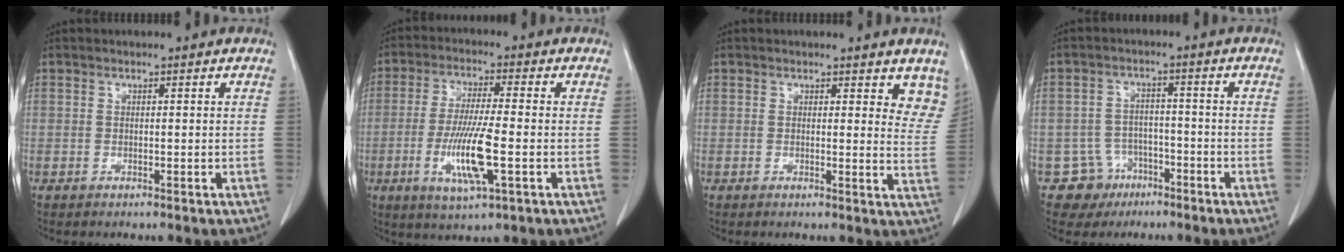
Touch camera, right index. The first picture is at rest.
{"total": 10.1, "force": [-2.7, 0.9, 9.7], "torque": [-0.190, -0.015, -0.050]}
{"total": 6.2, "force": [5.2, 2.2, 2.6], "torque": [-0.009, -0.023, 0.037]}
{"total": 5.8, "force": [-3.3, 4.8, -0.3], "torque": [0.013, 0.011, -0.050]}